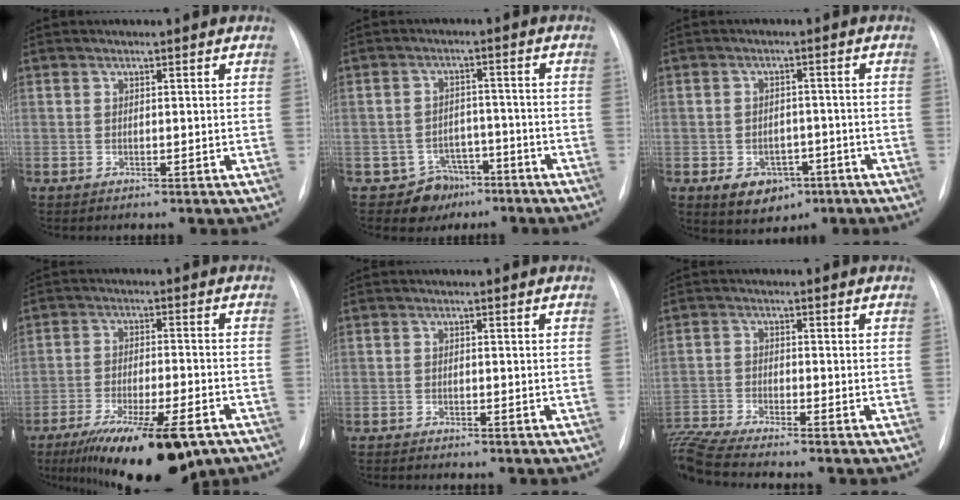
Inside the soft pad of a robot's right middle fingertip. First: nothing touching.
{"total": 5.4, "force": [-3.6, 4.0, -0.1], "torque": [0.016, 0.013, -0.051]}
{"total": 6.6, "force": [-3.2, 4.8, 3.3], "torque": [-0.047, 0.009, -0.037]}
{"total": 17.4, "force": [-11.6, 3.9, 12.3], "torque": [-0.167, -0.032, -0.182]}
{"total": 2.7, "force": [-2.4, 0.2, 1.1], "torque": [-0.016, -0.005, -0.033]}
{"total": 8.7, "force": [-8.0, -1.5, 3.2], "torque": [-0.072, -0.012, -0.148]}